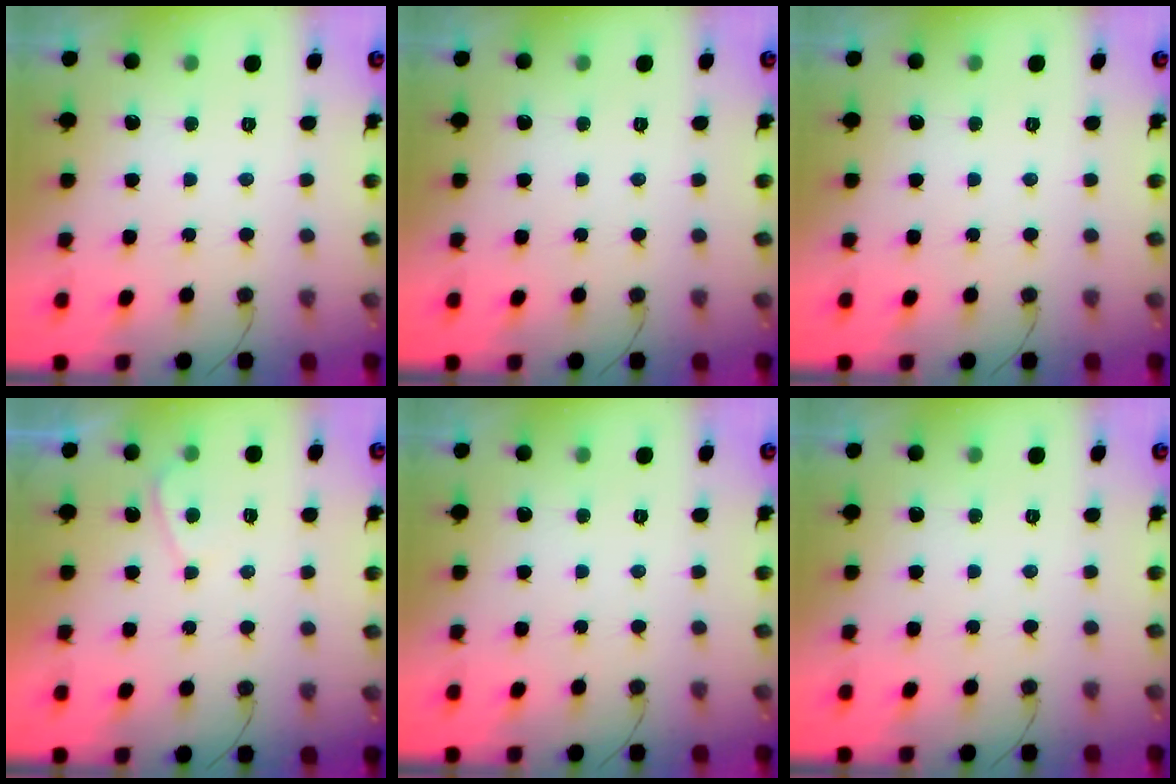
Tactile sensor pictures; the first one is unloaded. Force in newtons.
{"total": 0.0}
{"total": 0.0}
{"total": 3.0, "press": 3.0, "slide": 0.4}
{"total": 0.0}
{"total": 0.0}